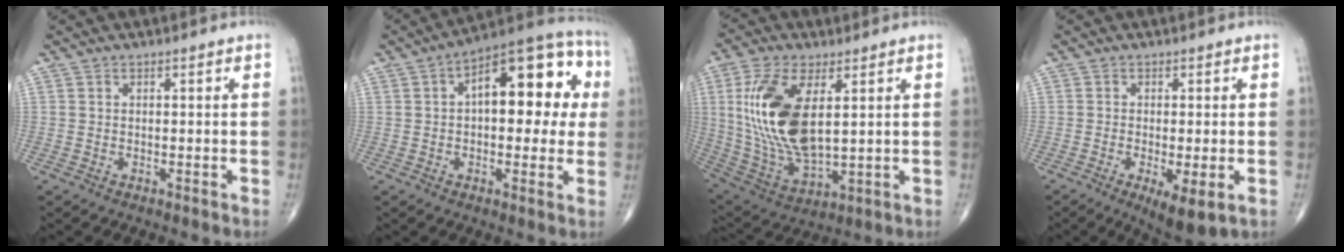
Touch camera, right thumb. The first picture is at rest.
{"total": 18.5, "force": [3.2, 8.8, 15.9], "torque": [-0.181, 0.034, 0.034]}
{"total": 18.8, "force": [3.8, 8.8, 16.2], "torque": [-0.336, -0.021, 0.083]}
{"total": 6.8, "force": [-2.4, 1.8, 6.1], "torque": [-0.099, -0.019, -0.036]}